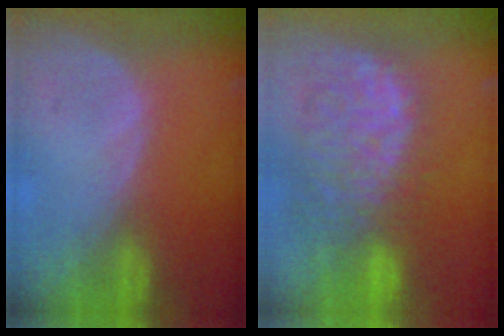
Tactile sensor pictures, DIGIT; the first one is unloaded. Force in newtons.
{"total": 11.8, "press": 10.6, "slide": 5.2}